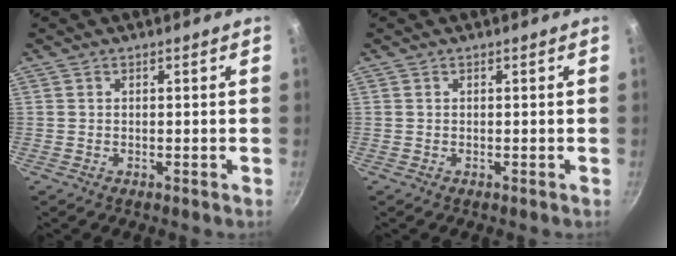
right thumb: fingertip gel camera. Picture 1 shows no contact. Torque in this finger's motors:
{"motor_torque": [-0.02, -0.24, 0.40, 0.04, 0.00]}